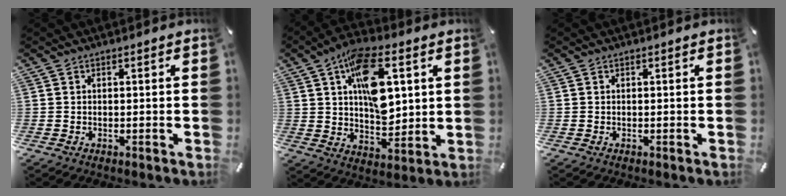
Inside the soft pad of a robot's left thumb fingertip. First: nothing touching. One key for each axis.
{"total": 16.2, "fx": 5.1, "fy": 9.2, "fz": 12.4, "tx": -0.189, "ty": -0.006, "tz": 0.089}
{"total": 0.0}